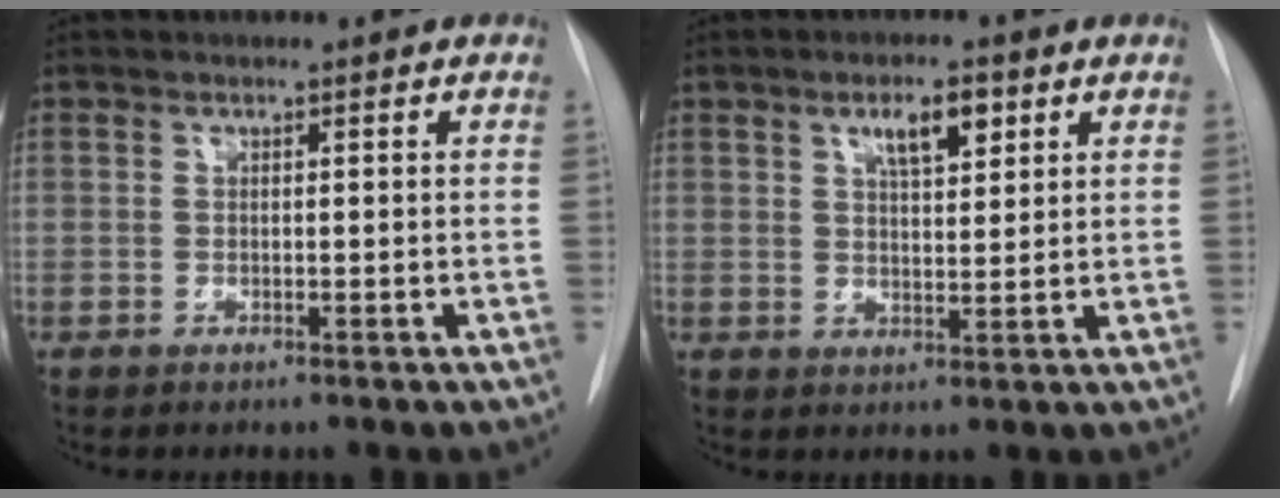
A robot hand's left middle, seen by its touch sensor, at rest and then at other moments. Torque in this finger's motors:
{"motor_torque": [0.35, -0.30, -0.02, 0.00]}